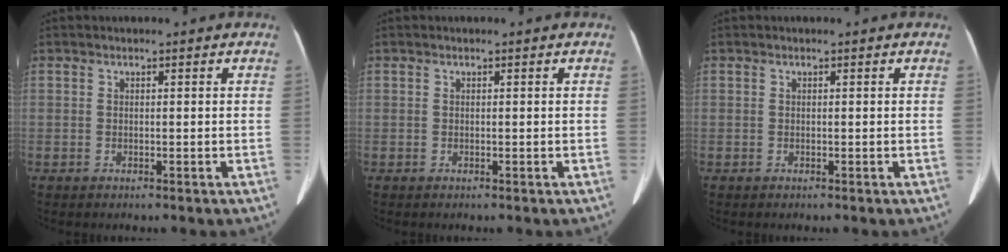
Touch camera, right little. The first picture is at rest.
{"total": 0.0}
{"total": 0.0}